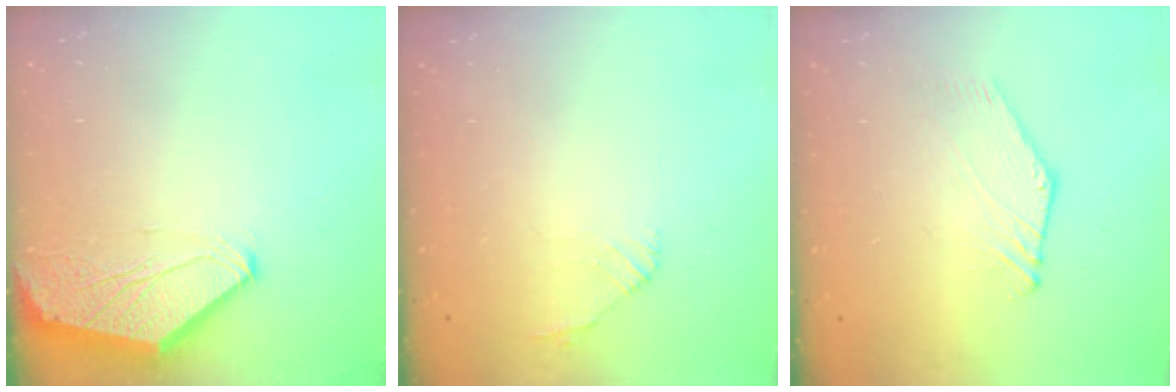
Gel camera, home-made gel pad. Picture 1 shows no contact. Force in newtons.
{"total": 2.8, "press": 2.6, "slide": 0.8}
{"total": 1.1, "press": 1.1, "slide": 0.2}